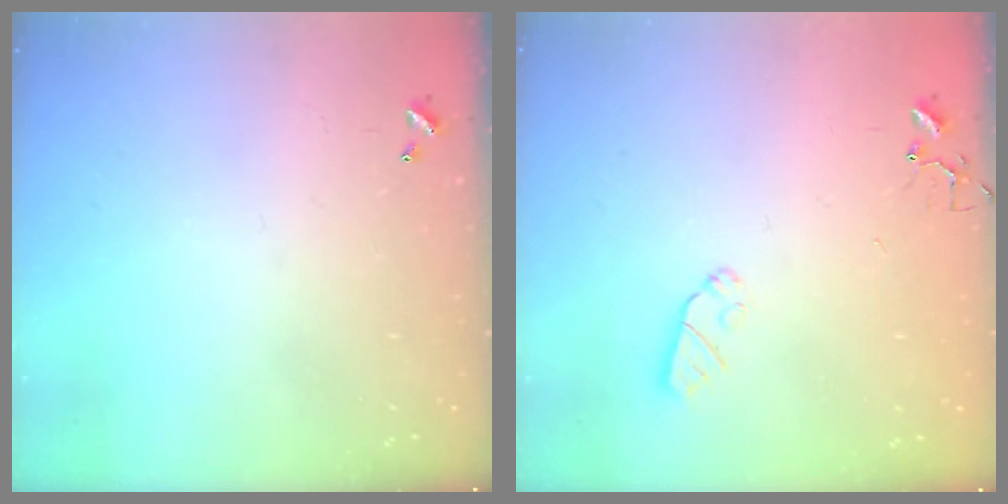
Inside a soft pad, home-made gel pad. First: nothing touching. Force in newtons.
{"total": 6.2, "press": 6.2, "slide": 0.3}